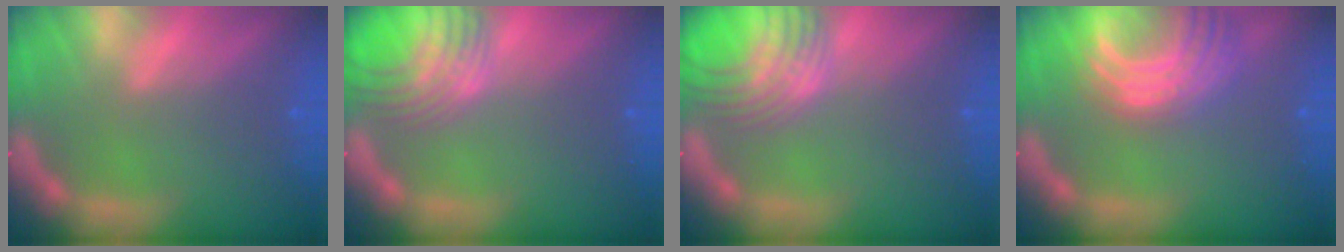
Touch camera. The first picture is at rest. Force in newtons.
{"total": 8.5}
{"total": 9.5}
{"total": 9.0}